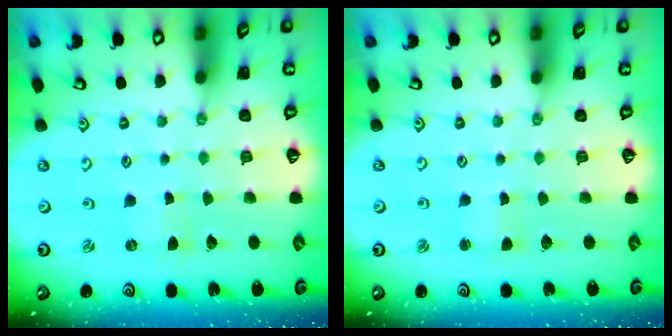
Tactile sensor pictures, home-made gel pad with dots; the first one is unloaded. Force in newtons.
{"total": 2.3, "press": 2.3, "slide": 0.4}